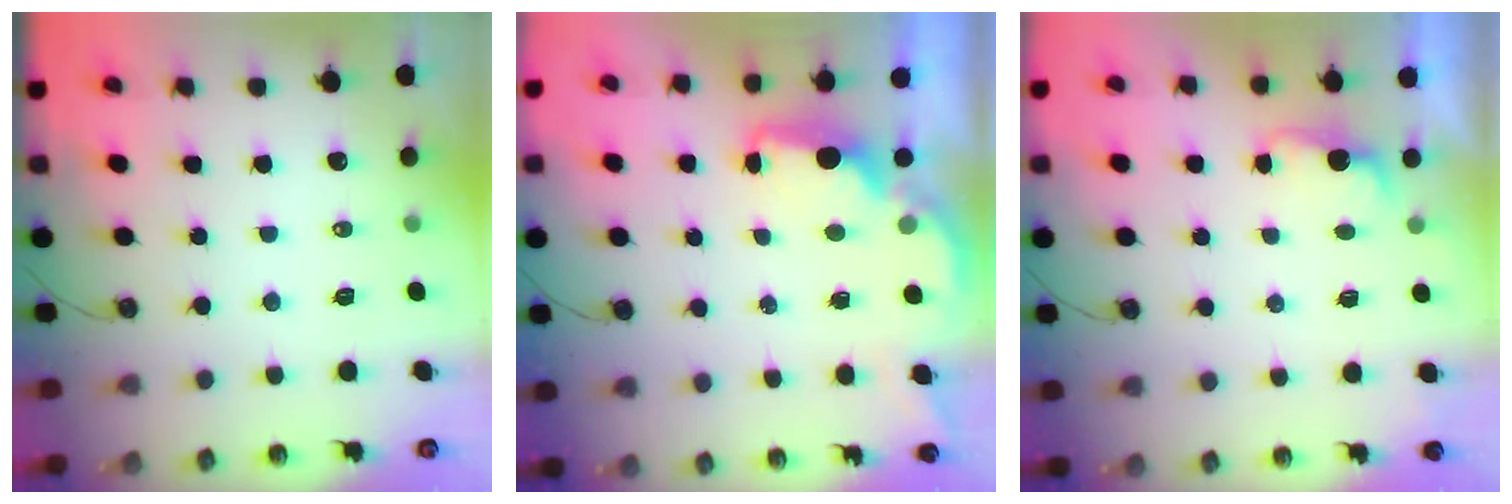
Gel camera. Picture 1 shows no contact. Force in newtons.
{"total": 2.0, "press": 1.8, "slide": 0.8}
{"total": 2.1, "press": 2.0, "slide": 0.9}